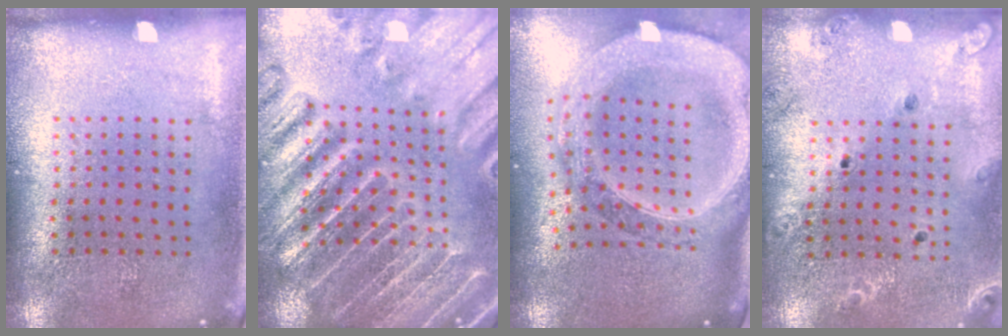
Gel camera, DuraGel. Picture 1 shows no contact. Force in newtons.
{"total": 4.4, "press": 4.0, "slide": 1.7}
{"total": 3.3, "press": 2.7, "slide": 1.9}
{"total": 1.5, "press": 1.5, "slide": 0.1}